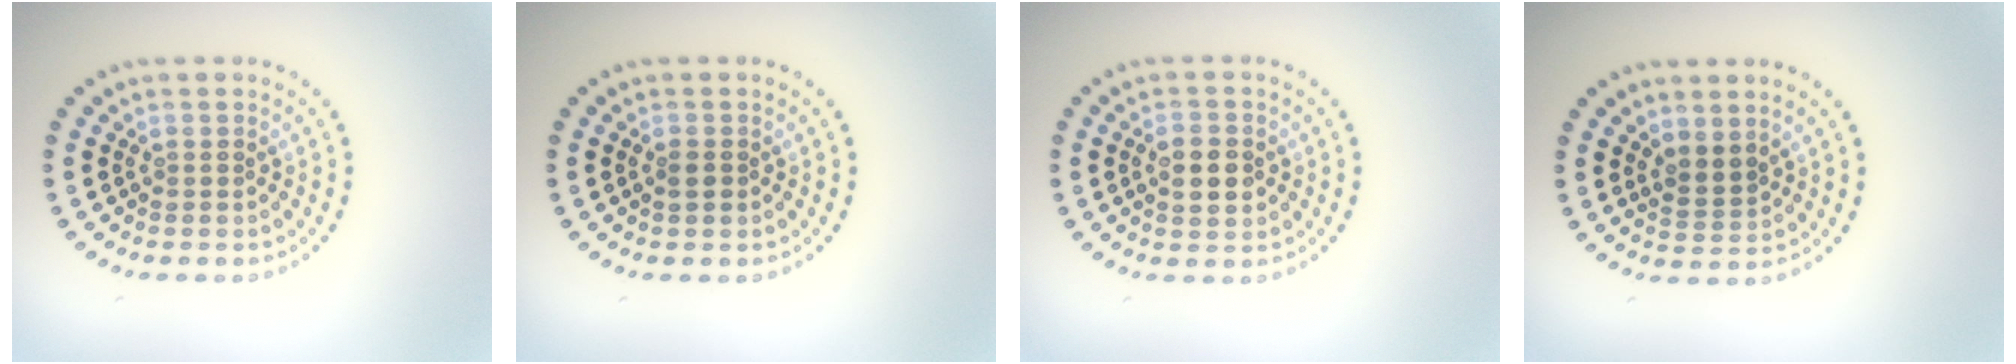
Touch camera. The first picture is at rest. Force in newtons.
{"total": 0.9, "press": 0.8, "slide": 0.3}
{"total": 2.8, "press": 2.8, "slide": 0.1}
{"total": 1.8, "press": 1.4, "slide": 1.1}